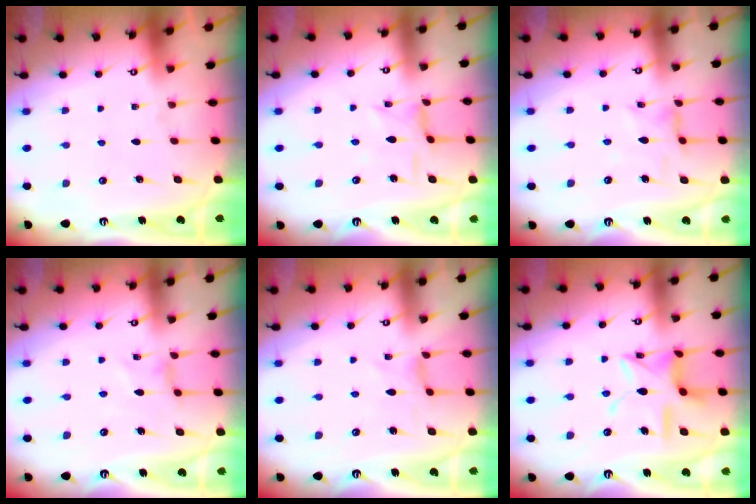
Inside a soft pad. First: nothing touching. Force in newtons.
{"total": 2.2, "press": 2.2, "slide": 0.4}
{"total": 3.5, "press": 3.5, "slide": 0.2}
{"total": 1.5, "press": 1.5, "slide": 0.3}
{"total": 0.0}
{"total": 13.4, "press": 13.3, "slide": 1.0}